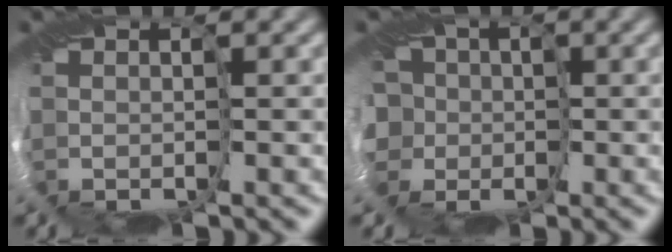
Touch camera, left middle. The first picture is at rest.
{"total": 9.9, "force": [-1.9, 8.2, 5.2], "torque": [-0.089, 0.008, -0.067]}